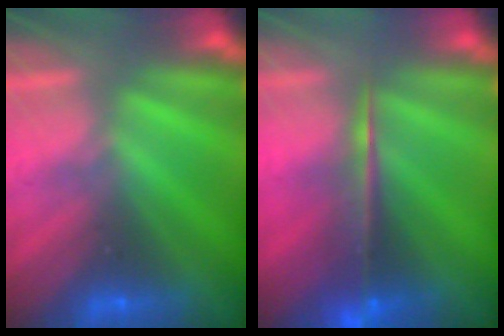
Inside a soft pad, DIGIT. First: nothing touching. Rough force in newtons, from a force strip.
{"total": 5.5}